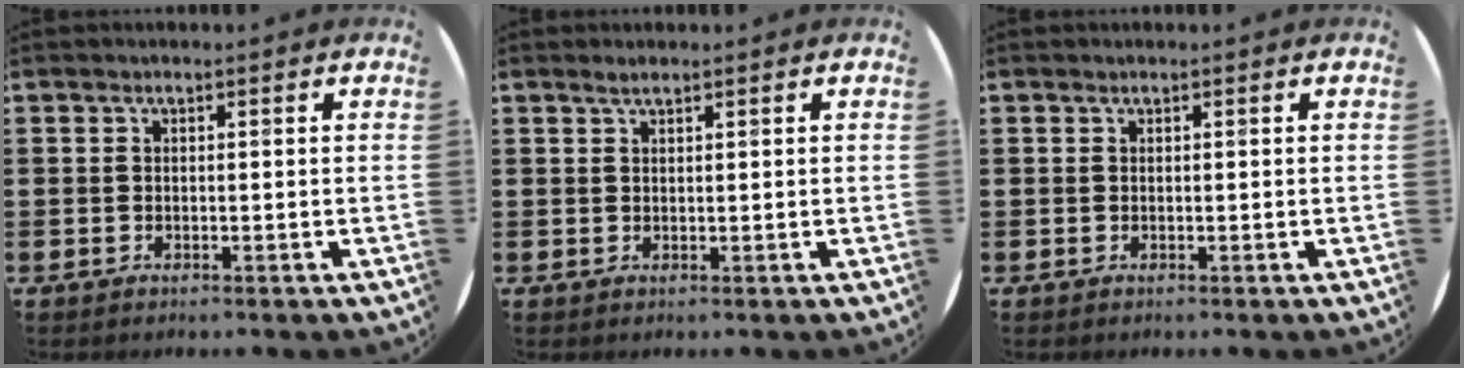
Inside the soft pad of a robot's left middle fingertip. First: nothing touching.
{"total": 1.1, "force": [1.0, 0.1, 0.5], "torque": [-0.009, 0.003, 0.017]}
{"total": 0.0}